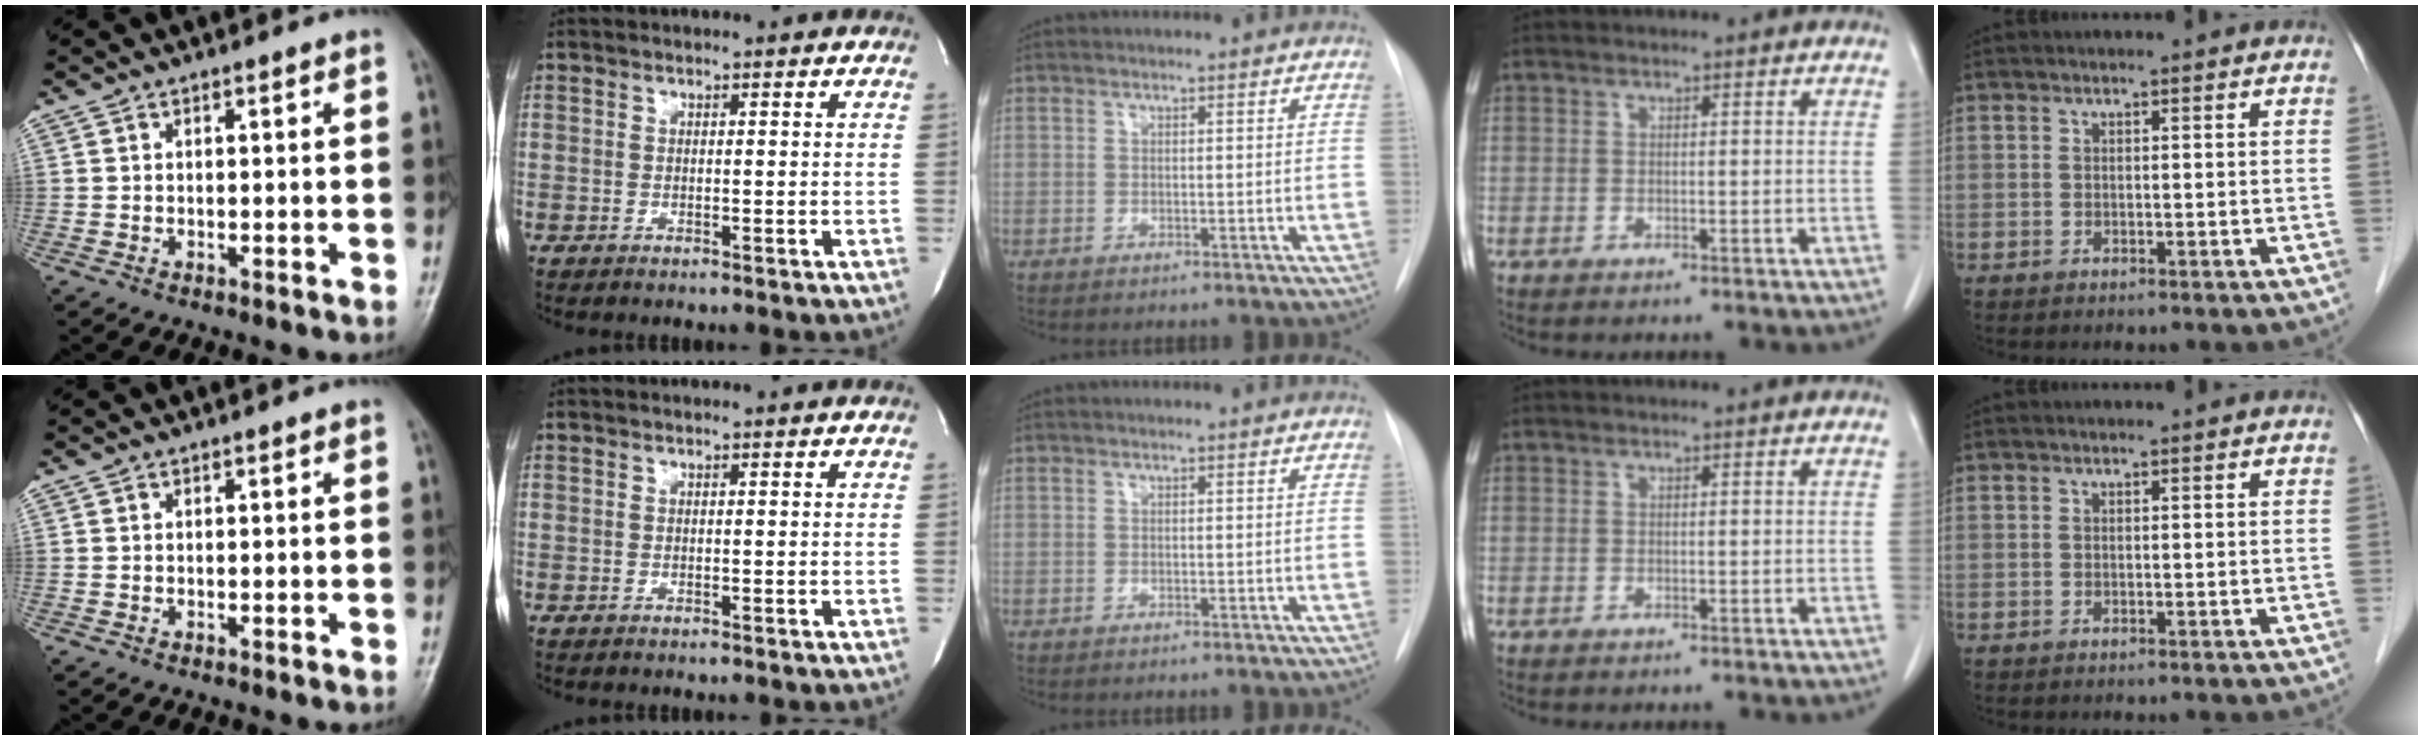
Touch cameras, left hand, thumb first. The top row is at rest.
{}